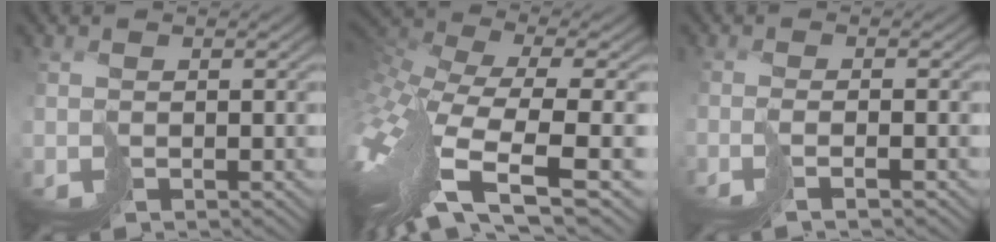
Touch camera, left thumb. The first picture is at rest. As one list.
[{"total": 13.8, "force": [-1.1, 5.4, 12.6], "torque": [-0.312, -0.036, 0.014]}, {"total": 1.5, "force": [-0.7, -0.5, 1.3], "torque": [-0.009, 0.005, -0.027]}]